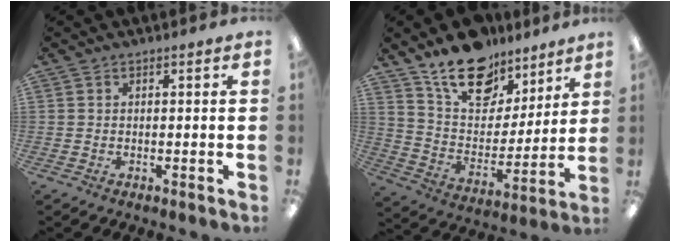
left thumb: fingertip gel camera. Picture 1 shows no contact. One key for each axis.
{"total": 17.1, "fx": 13.2, "fy": 8.7, "fz": 6.6, "tx": -0.120, "ty": -0.087, "tz": 0.239}